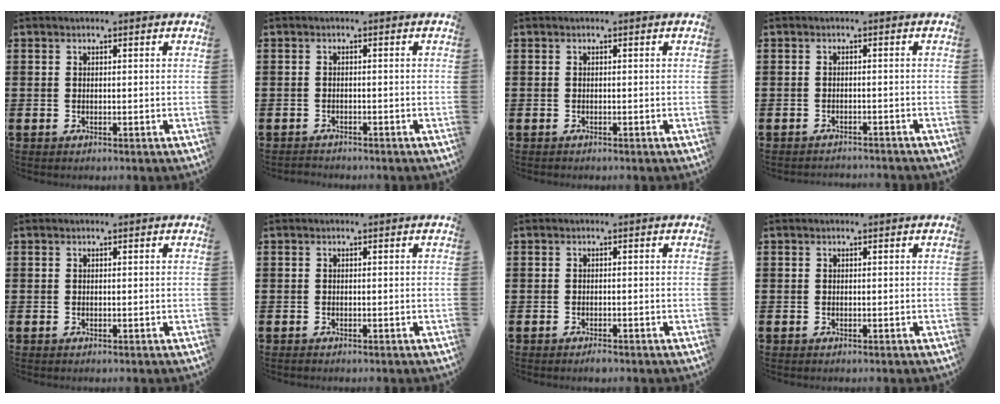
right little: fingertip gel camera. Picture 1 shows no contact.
{"total": 0.8, "force": [-0.8, 0.0, -0.1], "torque": [-0.002, 0.001, -0.018]}
{"total": 0.0}
{"total": 1.1, "force": [-1.1, -0.1, -0.1], "torque": [-0.001, 0.003, -0.024]}
{"total": 0.0}
{"total": 0.0}
{"total": 0.8, "force": [-0.7, 0.2, 0.3], "torque": [-0.008, -0.003, -0.014]}
{"total": 0.0}